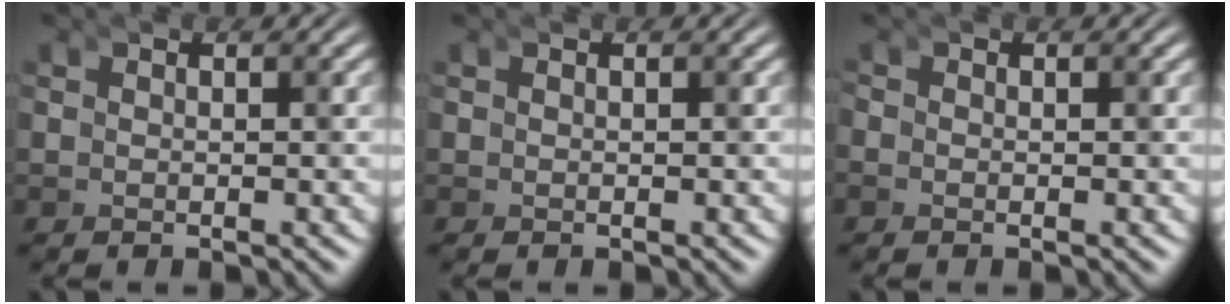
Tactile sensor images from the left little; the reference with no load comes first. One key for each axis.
{"total": 0.0}
{"total": 0.7, "fx": -0.4, "fy": -0.4, "fz": -0.4, "tx": -0.001, "ty": -0.007, "tz": -0.006}